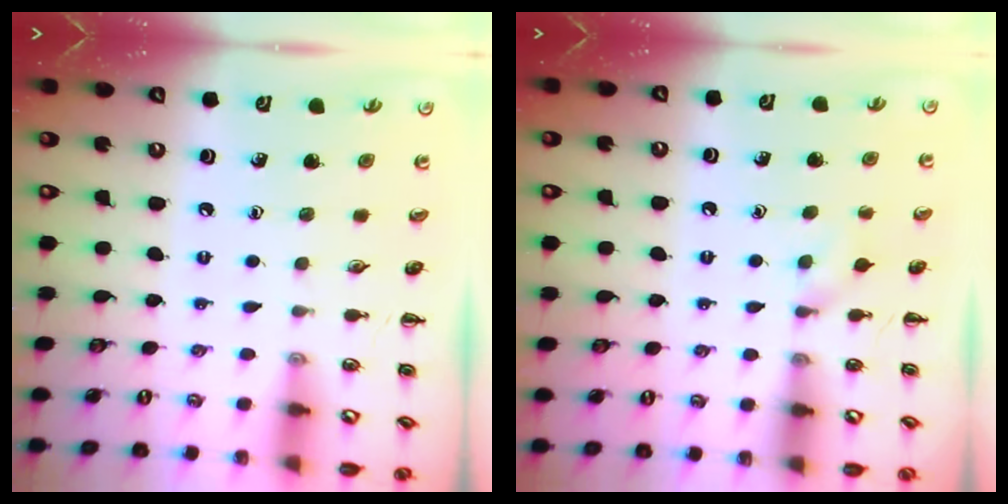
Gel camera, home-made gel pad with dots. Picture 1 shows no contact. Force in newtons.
{"total": 3.5, "press": 3.3, "slide": 1.4}